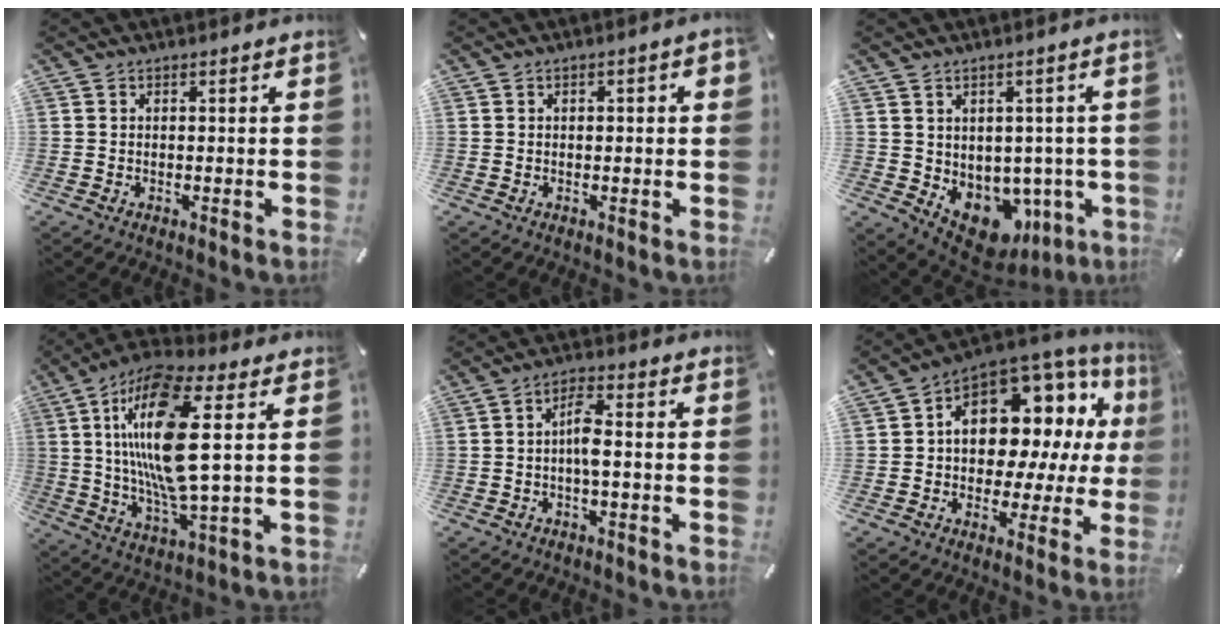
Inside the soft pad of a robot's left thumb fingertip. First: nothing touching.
{"total": 1.7, "force": [-0.1, 0.8, 1.5], "torque": [-0.019, 0.003, -0.004]}
{"total": 8.7, "force": [-2.9, 7.2, 3.9], "torque": [-0.038, -0.012, -0.034]}
{"total": 19.7, "force": [4.3, 5.7, 18.3], "torque": [-0.391, -0.019, 0.054]}
{"total": 5.5, "force": [-0.7, 1.9, 5.1], "torque": [-0.098, 0.008, -0.015]}
{"total": 12.7, "force": [3.2, 9.3, 8.0], "torque": [-0.111, -0.043, 0.061]}